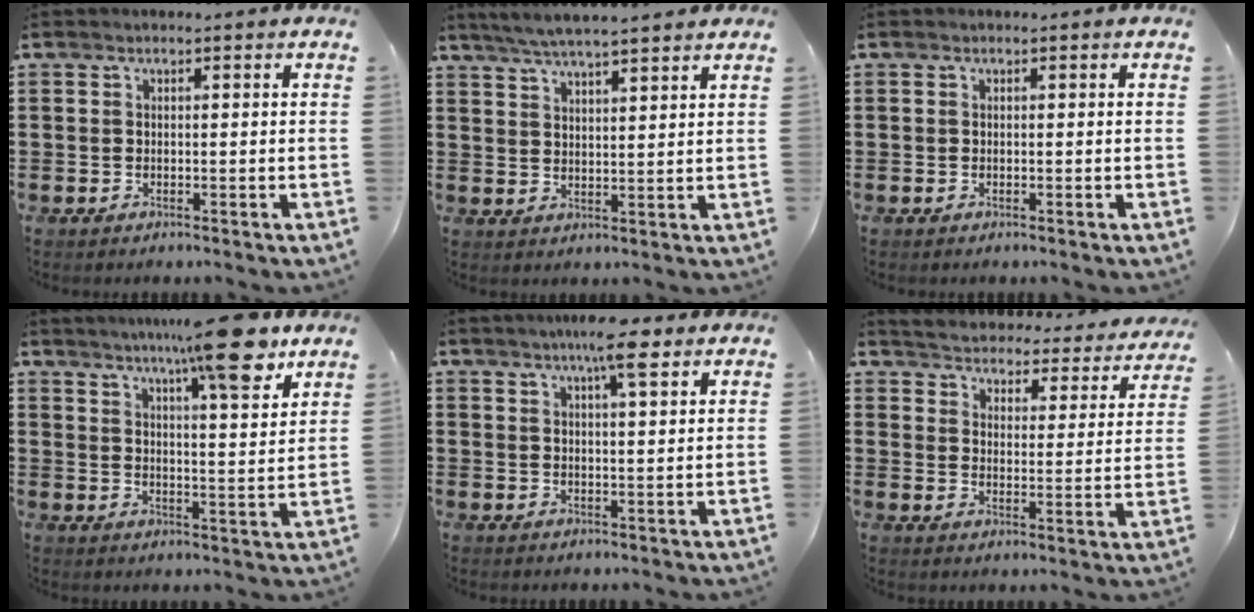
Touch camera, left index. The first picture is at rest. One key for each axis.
{"total": 4.6, "fx": 4.2, "fy": -0.2, "fz": 1.8, "tx": -0.047, "ty": -0.013, "tz": 0.074}
{"total": 0.0}
{"total": 11.5, "fx": 8.6, "fy": 1.1, "fz": 7.5, "tx": -0.119, "ty": -0.037, "tz": 0.139}
{"total": 7.1, "fx": 4.7, "fy": 1.3, "fz": 5.2, "tx": -0.088, "ty": -0.004, "tz": 0.075}
{"total": 3.5, "fx": 3.5, "fy": -0.2, "fz": -0.2, "tx": -0.020, "ty": -0.037, "tz": 0.053}